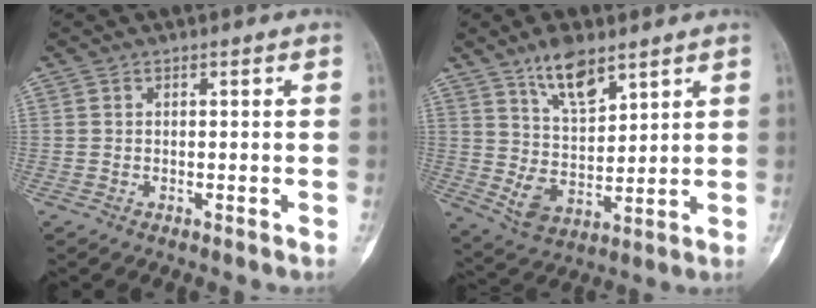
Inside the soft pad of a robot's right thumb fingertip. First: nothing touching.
{"total": 10.7, "force": [6.5, 4.9, 6.9], "torque": [-0.106, -0.045, 0.130]}